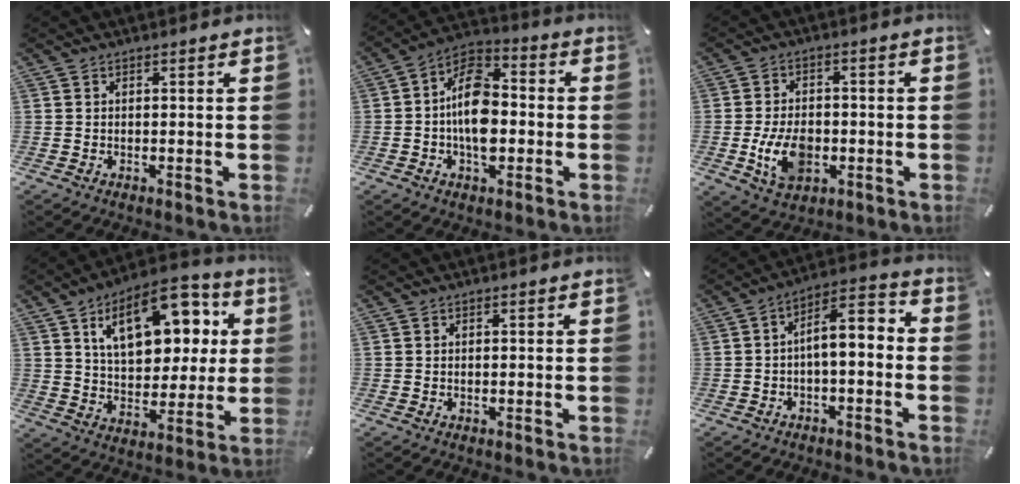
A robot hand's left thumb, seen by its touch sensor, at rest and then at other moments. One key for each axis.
{"total": 12.8, "fx": -2.2, "fy": 8.1, "fz": 9.6, "tx": -0.177, "ty": 0.011, "tz": -0.037}
{"total": 10.2, "fx": -2.5, "fy": 6.9, "fz": 7.2, "tx": -0.152, "ty": 0.002, "tz": -0.043}
{"total": 18.7, "fx": 8.2, "fy": 10.8, "fz": 12.9, "tx": -0.204, "ty": -0.020, "tz": 0.141}
{"total": 0.0}
{"total": 6.4, "fx": -0.8, "fy": 3.0, "fz": 5.6, "tx": -0.089, "ty": -0.003, "tz": -0.019}